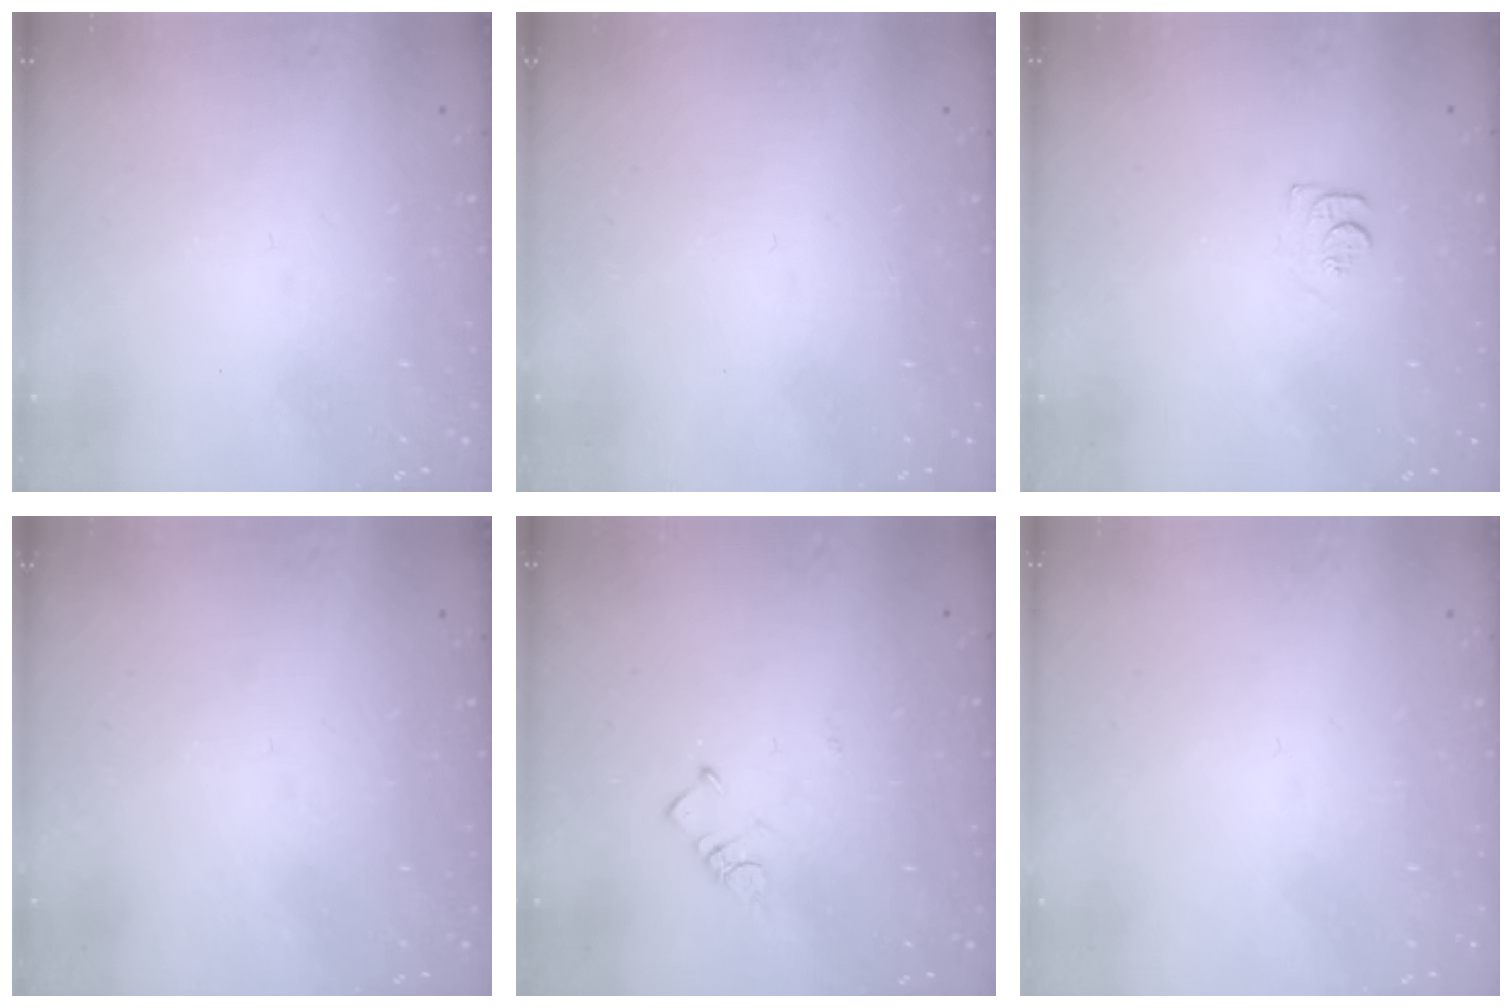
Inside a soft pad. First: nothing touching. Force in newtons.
{"total": 1.6, "press": 1.6, "slide": 0.1}
{"total": 5.9, "press": 5.8, "slide": 0.7}
{"total": 0.0}
{"total": 2.6, "press": 2.6, "slide": 0.5}
{"total": 1.8, "press": 1.7, "slide": 0.1}